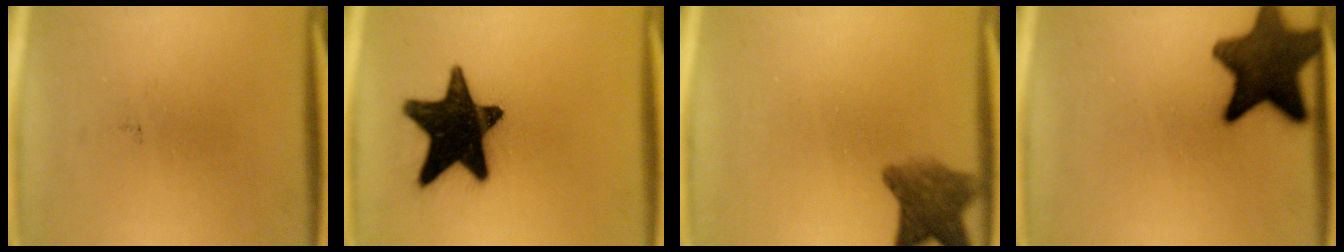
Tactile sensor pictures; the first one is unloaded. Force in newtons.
{"total": 19.3}
{"total": 6.4}
{"total": 14.3}